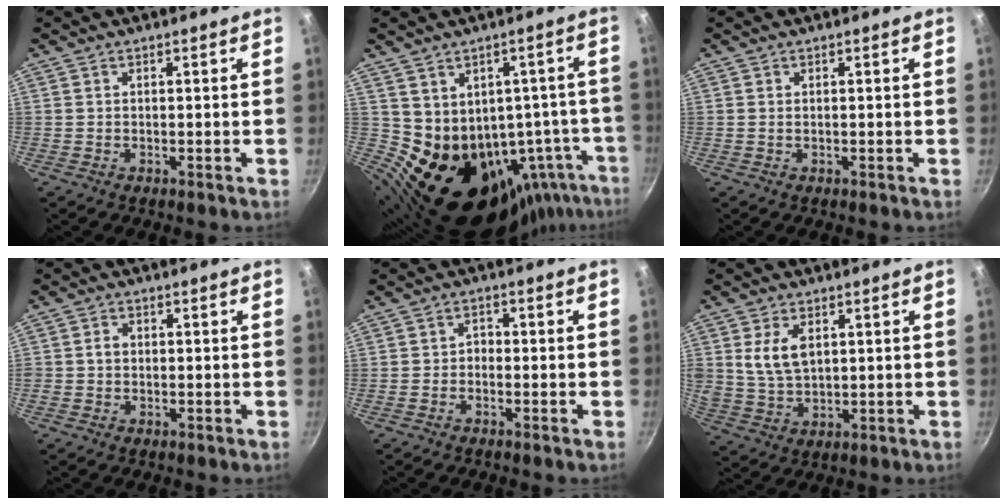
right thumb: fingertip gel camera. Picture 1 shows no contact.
{"total": 15.2, "force": [-3.5, 12.7, 7.5], "torque": [-0.024, 0.042, -0.017]}
{"total": 0.0}
{"total": 2.0, "force": [-0.1, 1.8, 1.0], "torque": [-0.010, 0.009, -0.004]}
{"total": 1.7, "force": [-0.9, 1.2, 0.8], "torque": [-0.010, 0.015, -0.020]}
{"total": 7.6, "force": [2.3, 4.7, 5.5], "torque": [-0.098, -0.015, 0.050]}